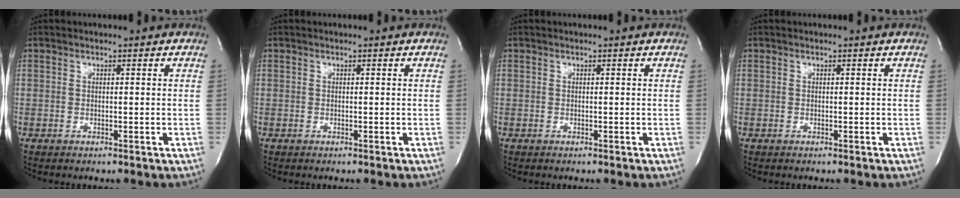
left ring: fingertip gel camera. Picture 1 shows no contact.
{"total": 0.0}
{"total": 0.0}
{"total": 0.0}